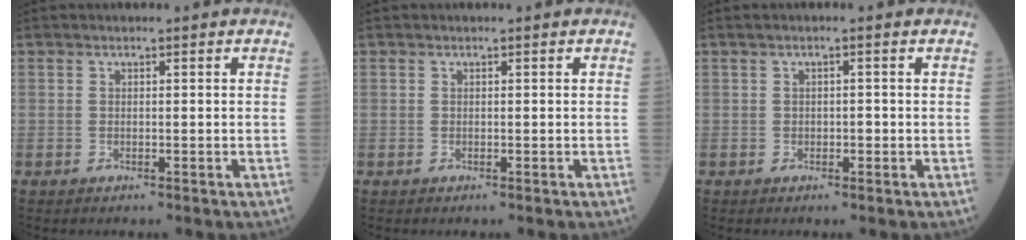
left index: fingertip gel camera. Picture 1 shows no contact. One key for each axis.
{"total": 0.0}
{"total": 1.0, "fx": -0.1, "fy": 0.4, "fz": 1.0, "tx": -0.015, "ty": 0.004, "tz": -0.002}